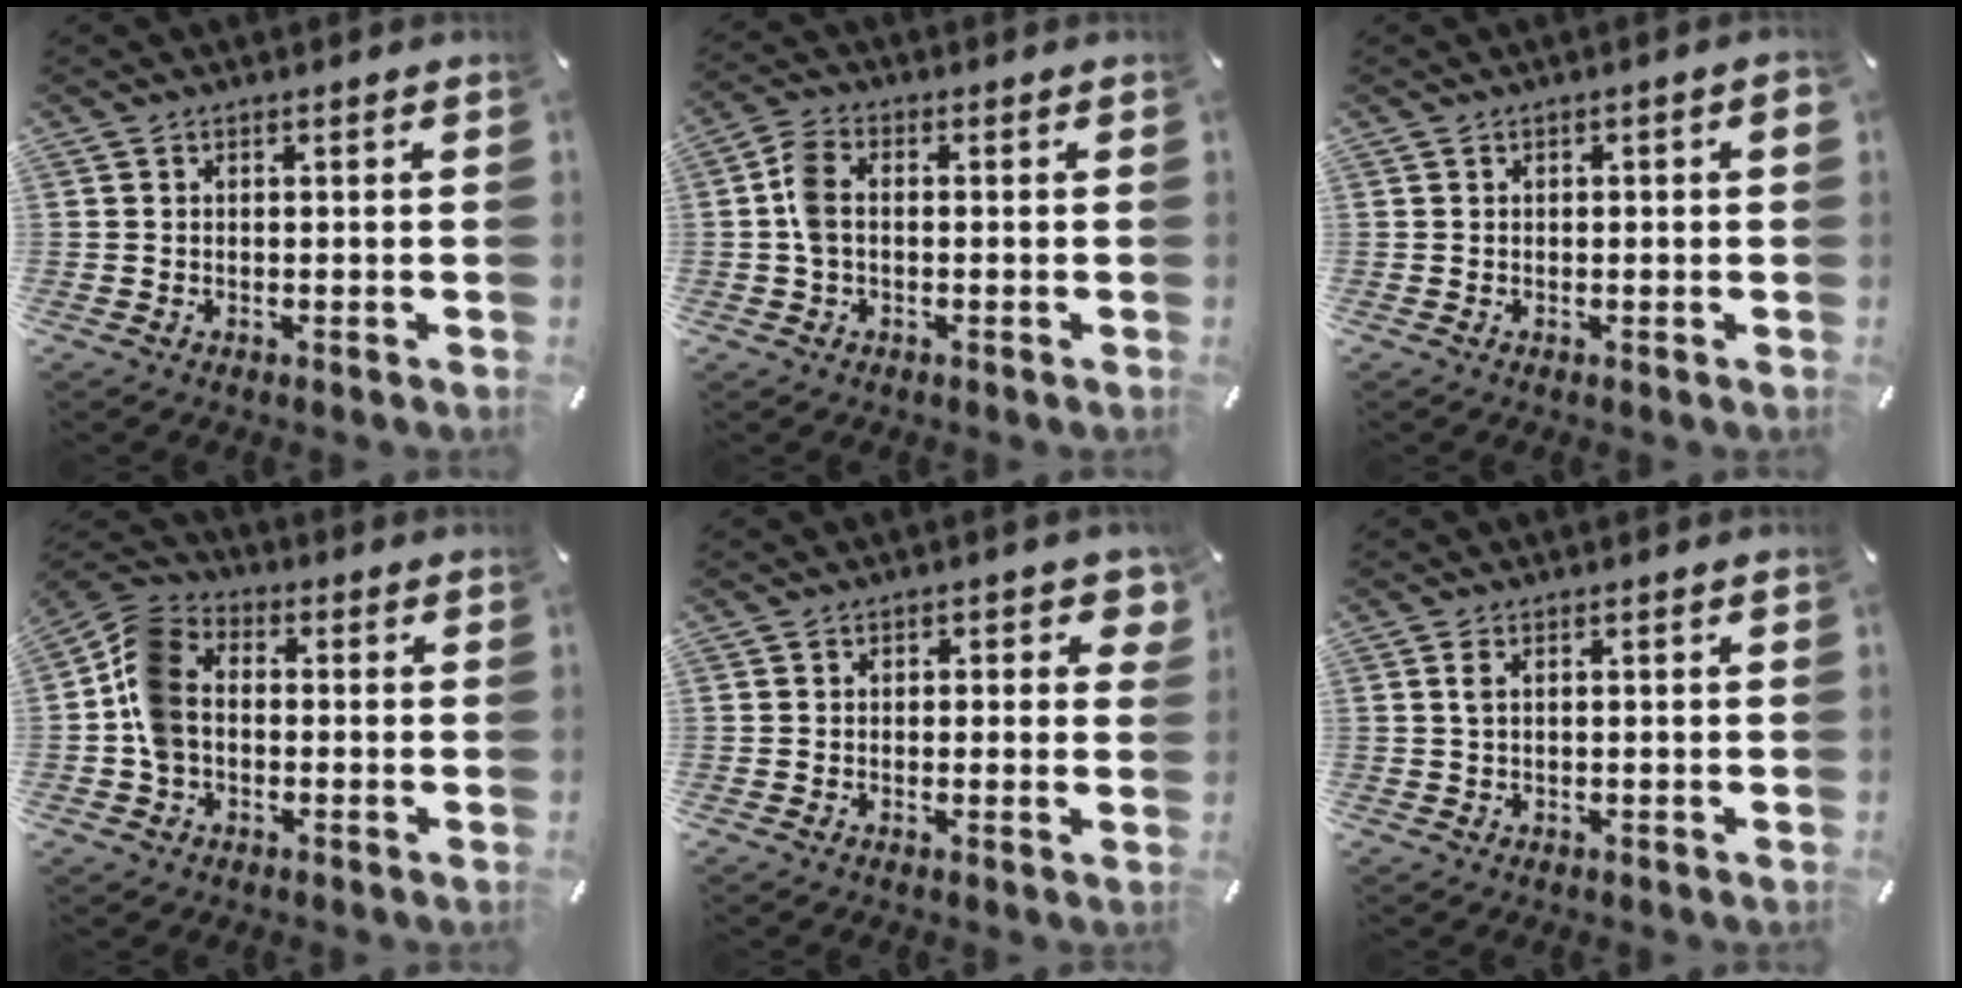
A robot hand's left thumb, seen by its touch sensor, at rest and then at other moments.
{"total": 5.0, "force": [-0.1, 3.1, 3.9], "torque": [-0.087, 0.005, -0.003]}
{"total": 1.0, "force": [0.0, 0.3, 1.0], "torque": [-0.015, 0.001, -0.002]}
{"total": 10.0, "force": [-1.3, 7.9, 6.0], "torque": [-0.128, 0.028, -0.019]}
{"total": 2.3, "force": [0.7, 1.5, 1.6], "torque": [-0.009, -0.002, 0.006]}
{"total": 1.4, "force": [0.3, 0.3, 1.3], "torque": [-0.025, 0.002, 0.004]}